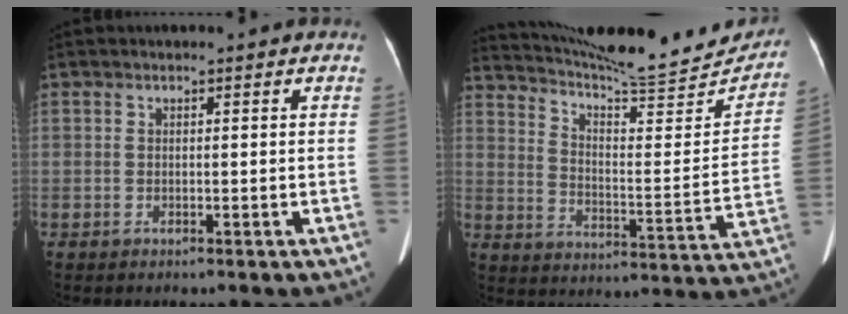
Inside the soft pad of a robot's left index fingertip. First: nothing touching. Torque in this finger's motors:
{"motor_torque": [0.74, -1.40, 0.19, 0.10]}